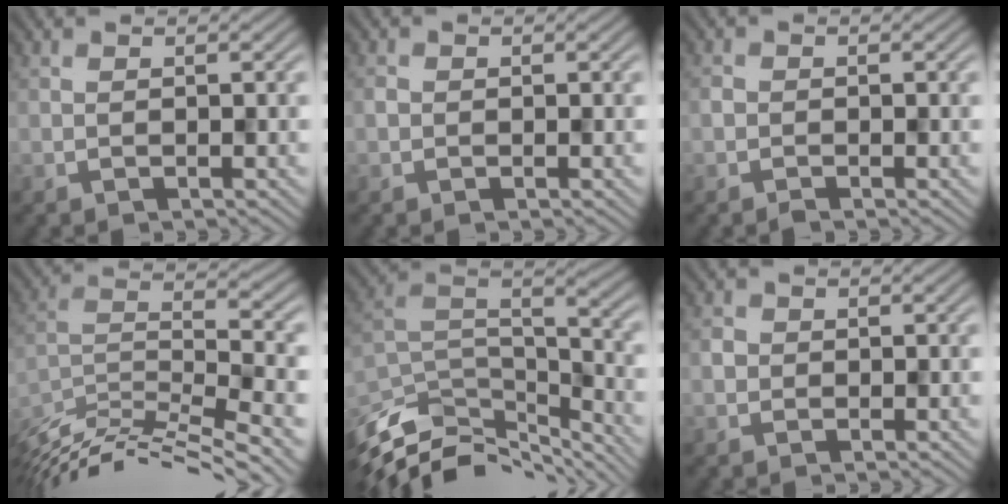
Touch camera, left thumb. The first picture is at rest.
{"total": 0.6, "force": [-0.2, 0.4, -0.3], "torque": [0.006, -0.002, -0.004]}
{"total": 0.8, "force": [-0.7, 0.5, -0.1], "torque": [0.005, -0.001, -0.013]}
{"total": 12.8, "force": [-9.7, 2.7, 7.9], "torque": [-0.148, 0.002, -0.165]}
{"total": 12.3, "force": [-9.5, 5.1, 5.9], "torque": [-0.160, -0.005, -0.153]}
{"total": 1.1, "force": [0.0, 1.0, -0.5], "torque": [0.015, -0.004, -0.002]}